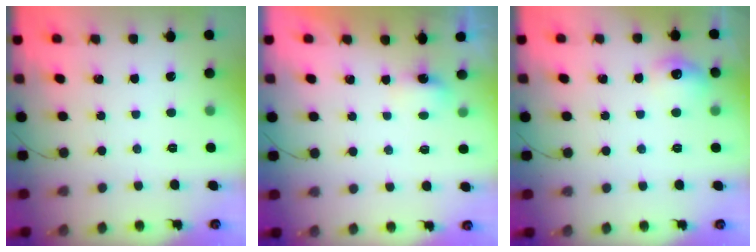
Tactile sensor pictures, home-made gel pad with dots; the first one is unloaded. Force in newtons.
{"total": 3.3, "press": 3.1, "slide": 1.1}
{"total": 8.5, "press": 8.5, "slide": 0.5}